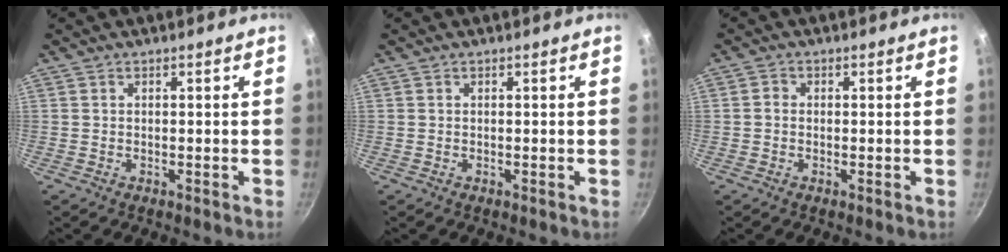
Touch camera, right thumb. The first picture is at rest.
{"total": 0.0}
{"total": 1.4, "force": [-0.2, 1.3, 0.6], "torque": [-0.009, 0.008, -0.005]}